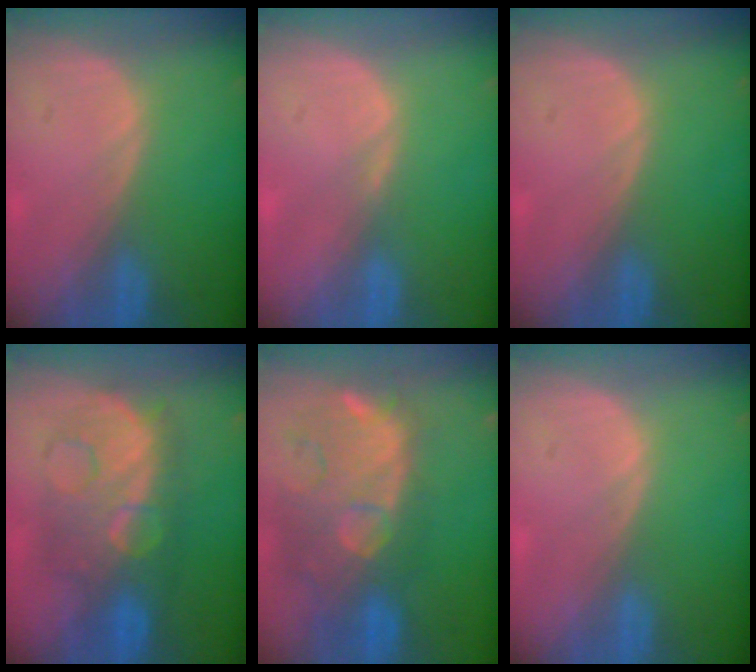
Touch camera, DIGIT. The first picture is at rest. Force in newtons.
{"total": 0.7, "press": 0.7, "slide": 0.2}
{"total": 0.0}
{"total": 9.5, "press": 9.5, "slide": 0.4}
{"total": 12.2, "press": 11.0, "slide": 5.4}
{"total": 0.0}